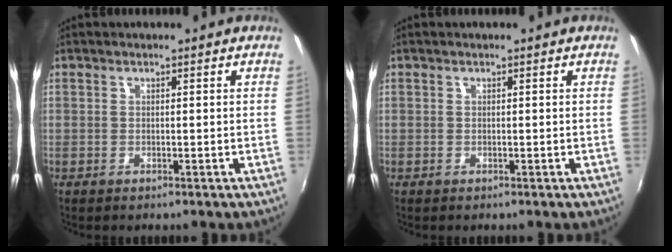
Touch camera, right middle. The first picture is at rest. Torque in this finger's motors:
{"motor_torque": [0.00, 0.00, 0.00, 0.00]}